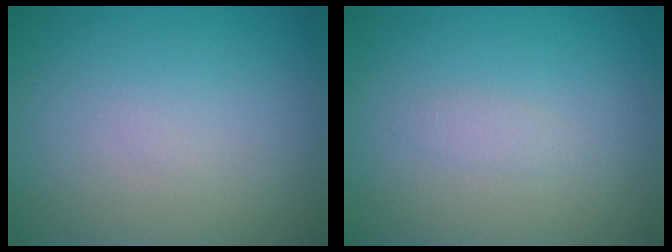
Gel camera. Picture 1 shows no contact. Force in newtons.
{"total": 0.8, "press": 0.8, "slide": 0.0}